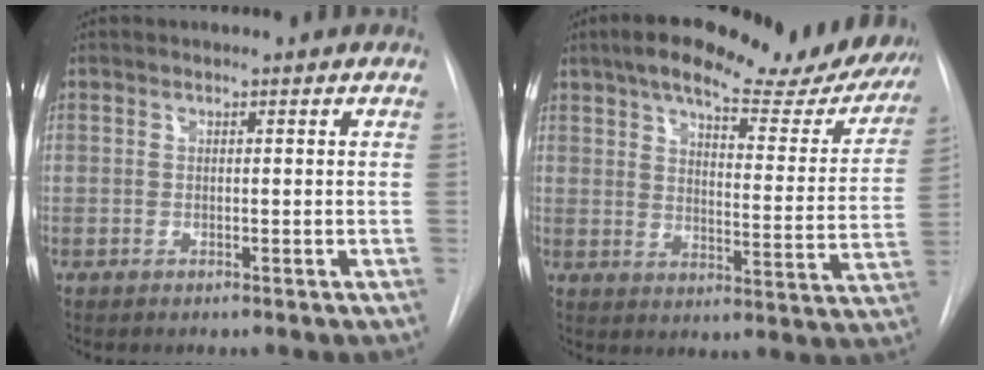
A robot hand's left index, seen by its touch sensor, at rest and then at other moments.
{"total": 26.2, "force": [21.9, 6.1, 13.0], "torque": [-0.194, -0.029, 0.263]}